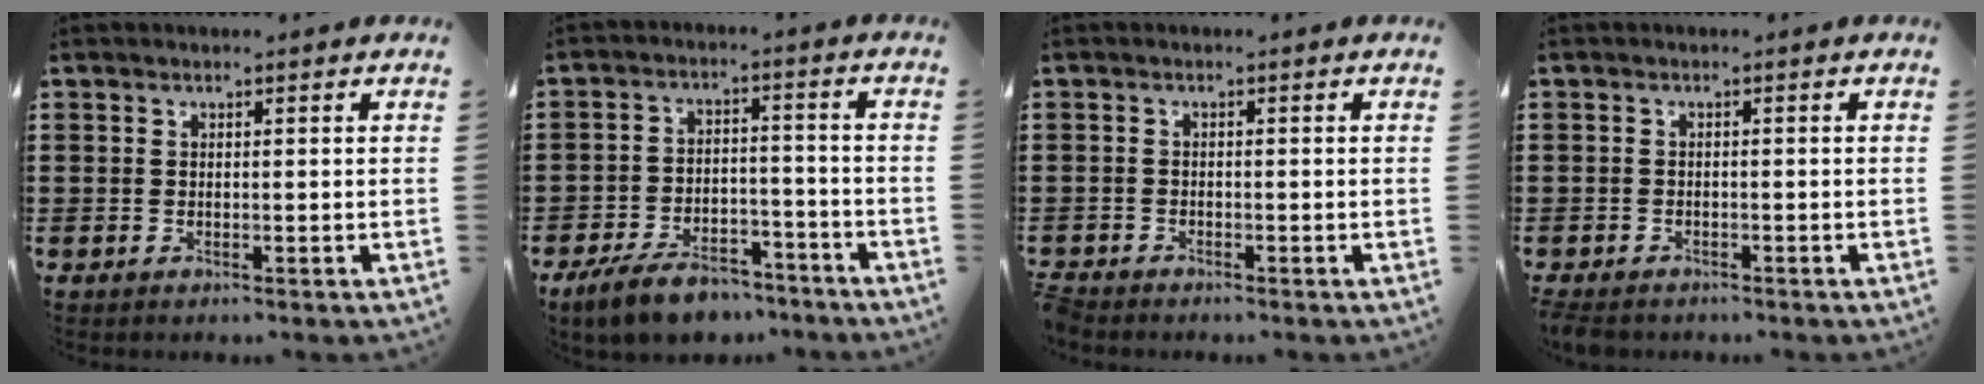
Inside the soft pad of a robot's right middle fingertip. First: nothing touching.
{"total": 7.8, "force": [-6.7, 2.3, 3.2], "torque": [-0.061, 0.015, -0.128]}
{"total": 1.2, "force": [-1.2, 0.1, 0.1], "torque": [-0.005, -0.001, -0.025]}
{"total": 1.4, "force": [-1.3, 0.5, 0.1], "torque": [-0.013, -0.003, -0.032]}